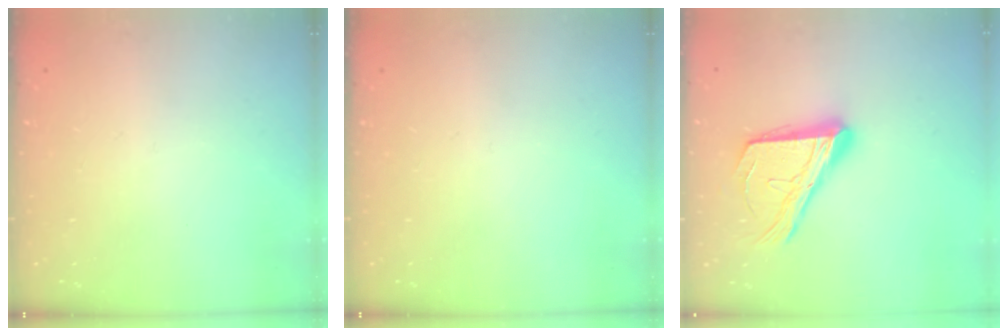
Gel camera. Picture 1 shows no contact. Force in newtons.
{"total": 0.0}
{"total": 17.3, "press": 17.2, "slide": 1.0}